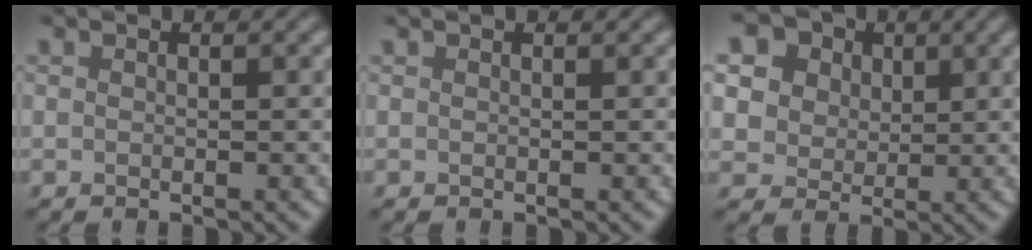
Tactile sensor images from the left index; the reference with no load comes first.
{"total": 0.6, "force": [0.4, 0.1, 0.4], "torque": [-0.002, 0.007, 0.004]}
{"total": 10.1, "force": [5.0, 7.6, 4.3], "torque": [-0.109, 0.020, 0.072]}